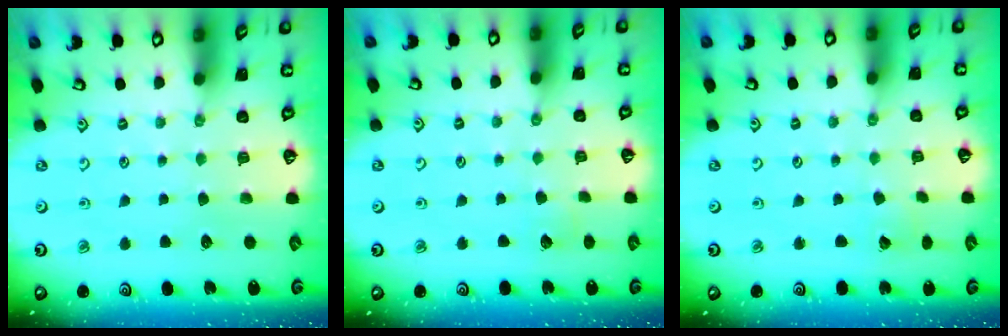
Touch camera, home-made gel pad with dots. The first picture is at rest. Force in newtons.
{"total": 2.9, "press": 2.9, "slide": 0.3}
{"total": 2.7, "press": 2.7, "slide": 0.2}